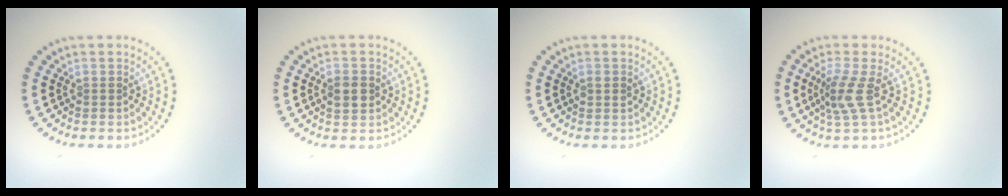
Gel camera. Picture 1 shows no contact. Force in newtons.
{"total": 2.5, "press": 2.5, "slide": 0.1}
{"total": 1.1, "press": 1.1, "slide": 0.1}
{"total": 2.7, "press": 2.1, "slide": 1.8}